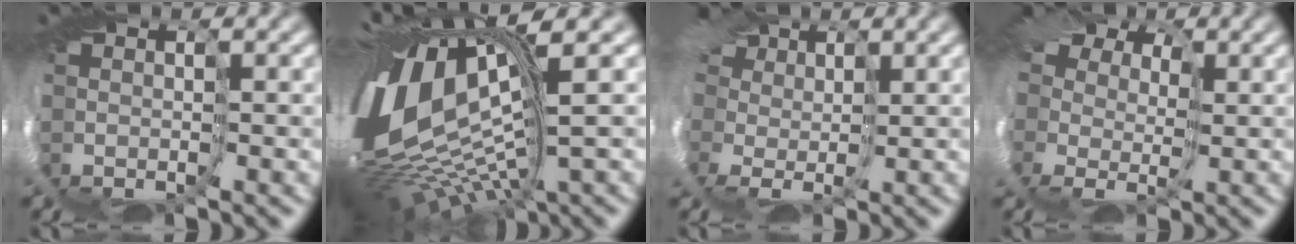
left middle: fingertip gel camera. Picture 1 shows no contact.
{"total": 14.7, "force": [1.5, 6.1, 13.2], "torque": [-0.294, 0.000, 0.033]}
{"total": 8.8, "force": [3.6, 6.3, 5.0], "torque": [-0.120, 0.025, 0.032]}
{"total": 9.2, "force": [4.1, 6.1, 5.5], "torque": [-0.100, 0.023, 0.037]}